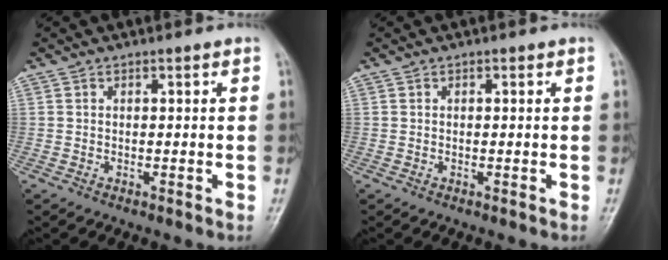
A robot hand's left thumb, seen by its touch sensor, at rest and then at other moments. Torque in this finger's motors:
{"motor_torque": [0.00, 0.00, 0.00, 0.00, 0.00]}